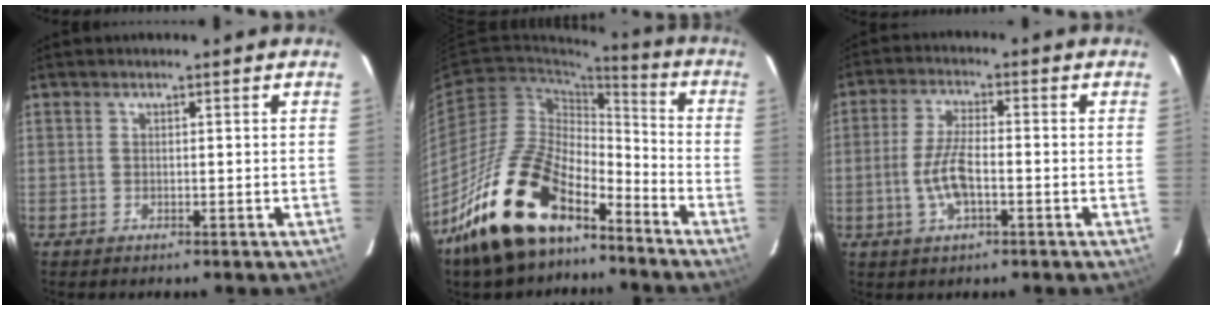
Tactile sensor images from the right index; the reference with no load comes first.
{"total": 21.2, "force": [-14.8, 9.3, 11.9], "torque": [-0.234, 0.006, -0.261]}
{"total": 6.9, "force": [-1.9, 2.3, 6.2], "torque": [-0.129, 0.002, -0.036]}